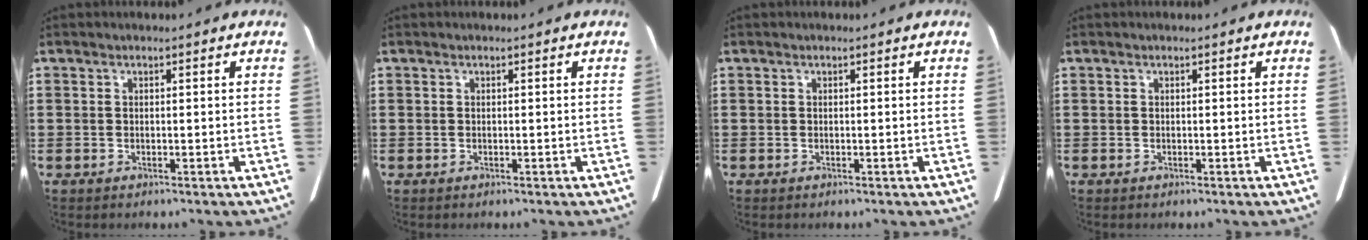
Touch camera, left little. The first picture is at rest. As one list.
[{"total": 0.0}, {"total": 0.0}, {"total": 0.0}]